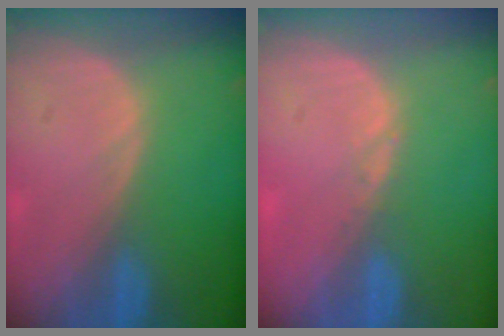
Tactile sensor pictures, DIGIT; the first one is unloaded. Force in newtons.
{"total": 0.6, "press": 0.5, "slide": 0.3}